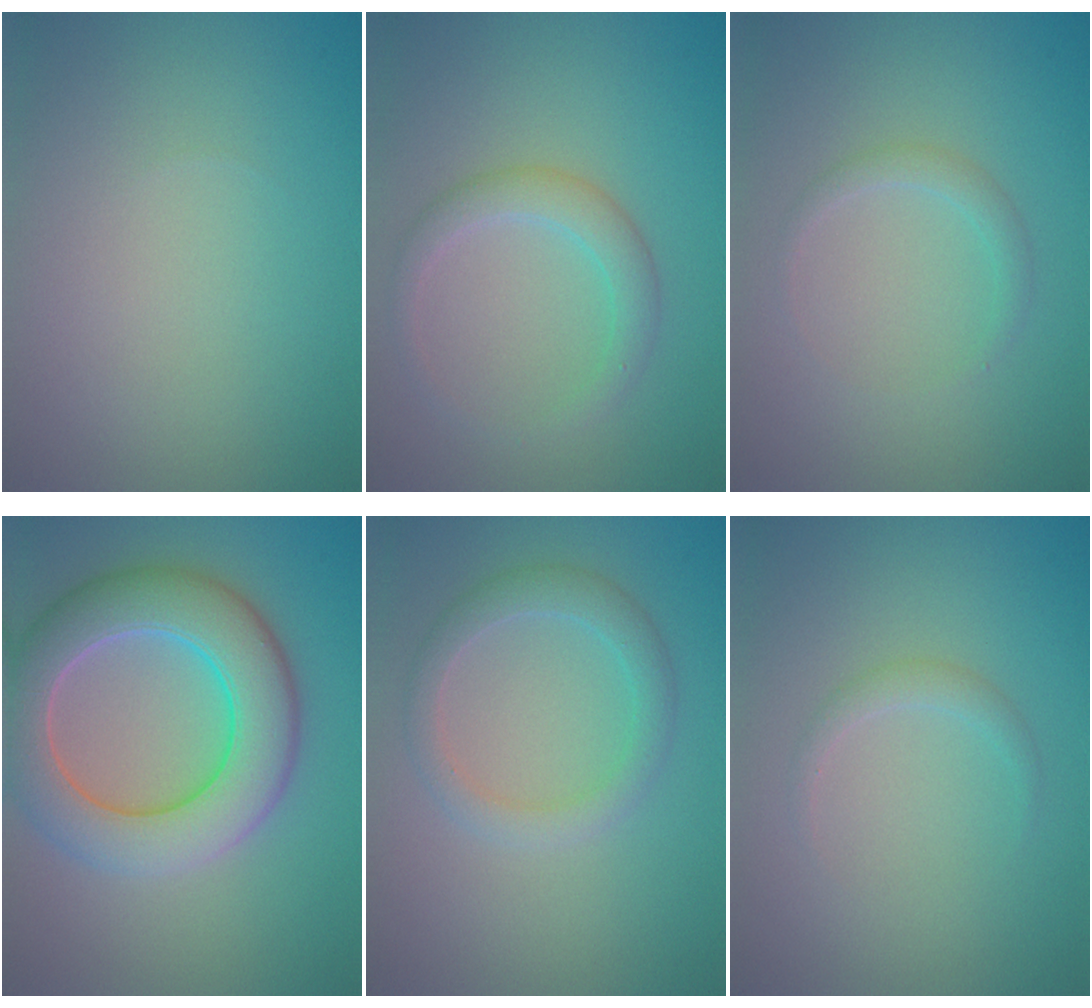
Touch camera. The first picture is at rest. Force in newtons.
{"total": 2.7, "press": 2.6, "slide": 0.2}
{"total": 1.3, "press": 1.3, "slide": 0.0}
{"total": 8.5, "press": 8.4, "slide": 0.6}
{"total": 2.8, "press": 2.8, "slide": 0.1}
{"total": 1.1, "press": 1.1, "slide": 0.0}